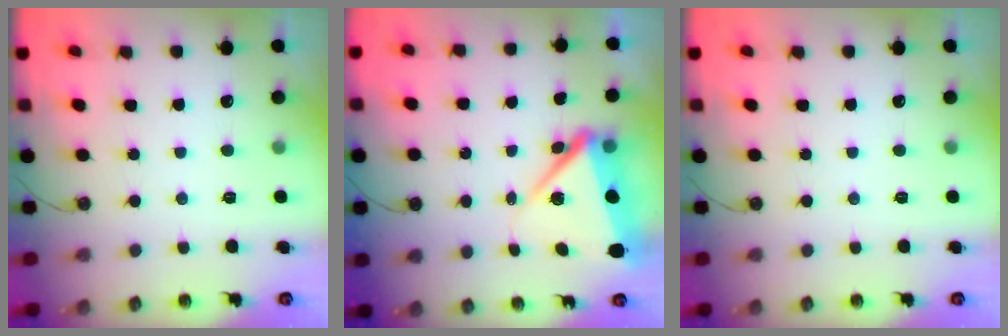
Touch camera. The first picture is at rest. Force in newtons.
{"total": 8.0, "press": 7.9, "slide": 1.3}
{"total": 0.0}